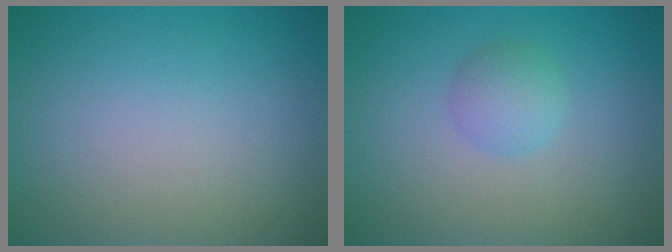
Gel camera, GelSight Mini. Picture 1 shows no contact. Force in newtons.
{"total": 1.9, "press": 1.9, "slide": 0.1}